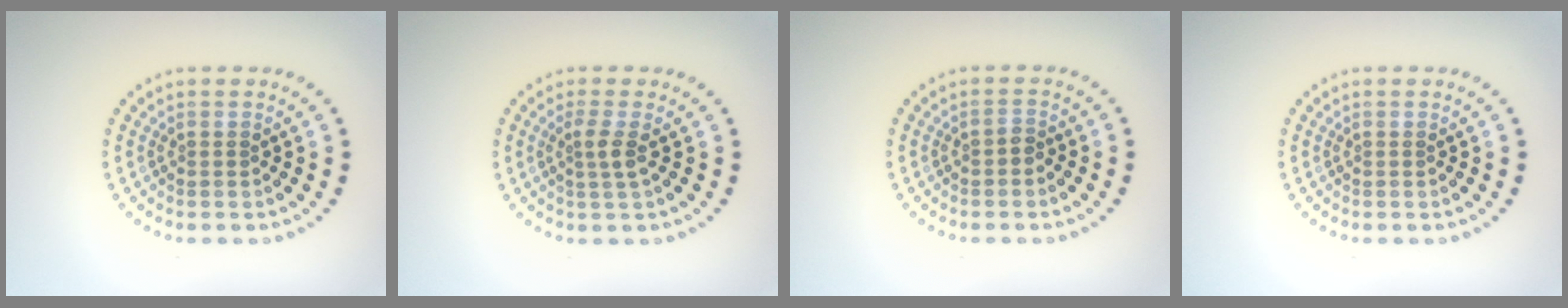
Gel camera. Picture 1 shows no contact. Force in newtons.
{"total": 1.8, "press": 1.3, "slide": 1.2}
{"total": 0.9, "press": 0.8, "slide": 0.5}
{"total": 0.0}